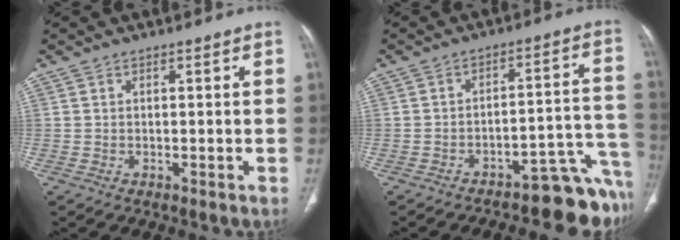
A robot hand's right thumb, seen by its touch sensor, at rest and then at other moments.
{"total": 13.1, "force": [-11.1, 3.4, 6.1], "torque": [-0.011, 0.108, -0.147]}